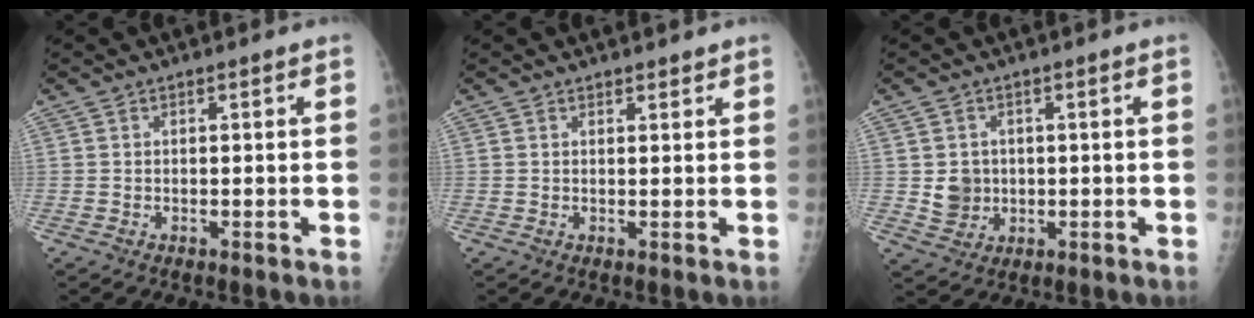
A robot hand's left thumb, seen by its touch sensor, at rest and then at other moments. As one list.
[{"total": 1.5, "force": [1.3, 0.6, 0.4], "torque": [0.005, -0.007, 0.016]}, {"total": 4.6, "force": [0.2, 4.3, 1.7], "torque": [-0.008, 0.000, 0.012]}]